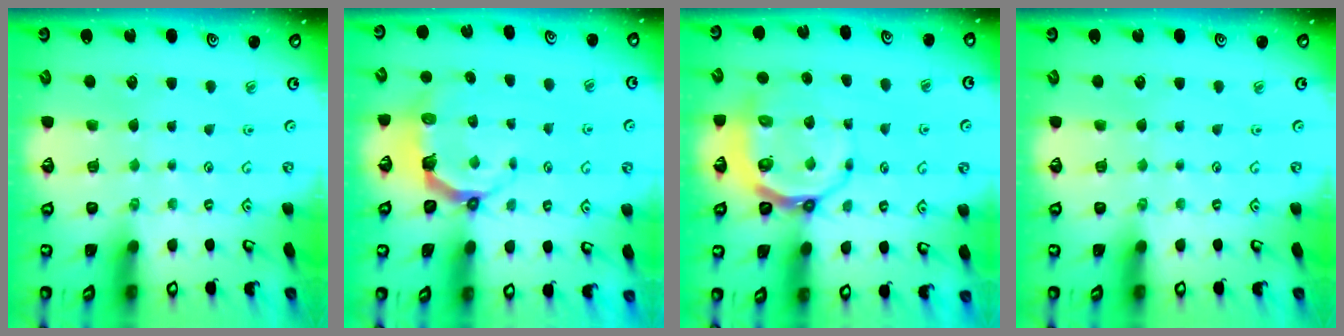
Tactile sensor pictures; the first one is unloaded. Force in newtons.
{"total": 4.9, "press": 3.2, "slide": 3.7}
{"total": 8.1, "press": 7.4, "slide": 3.2}
{"total": 0.0}